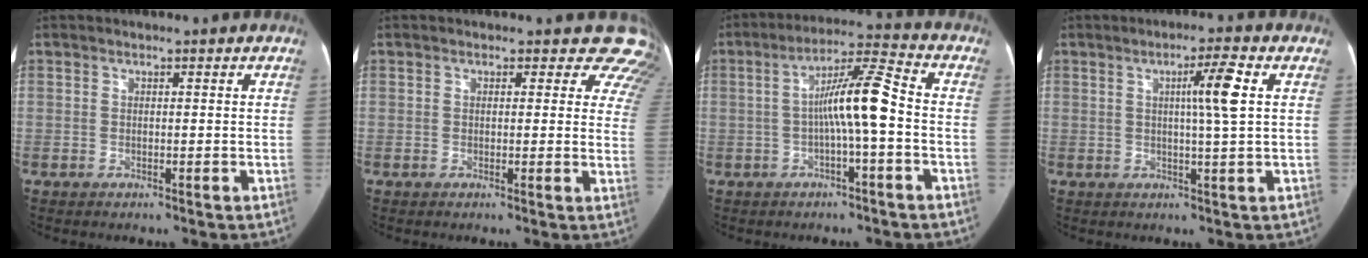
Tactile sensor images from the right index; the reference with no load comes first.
{"total": 7.3, "force": [6.3, 3.6, 0.9], "torque": [0.037, -0.013, 0.028]}
{"total": 8.9, "force": [-1.2, 0.2, 8.8], "torque": [-0.153, 0.025, -0.026]}
{"total": 5.7, "force": [1.3, -0.8, 5.5], "torque": [-0.085, 0.003, 0.021]}